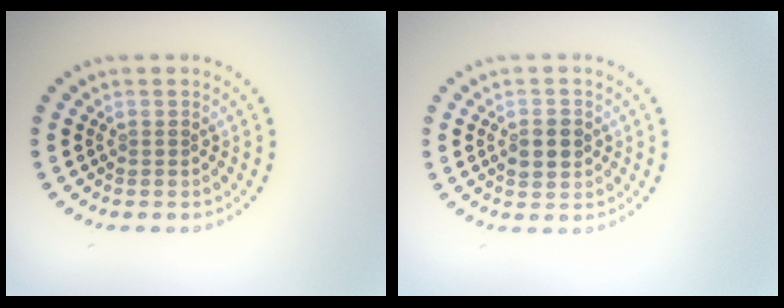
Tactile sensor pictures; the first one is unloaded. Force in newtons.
{"total": 2.3, "press": 2.3, "slide": 0.2}